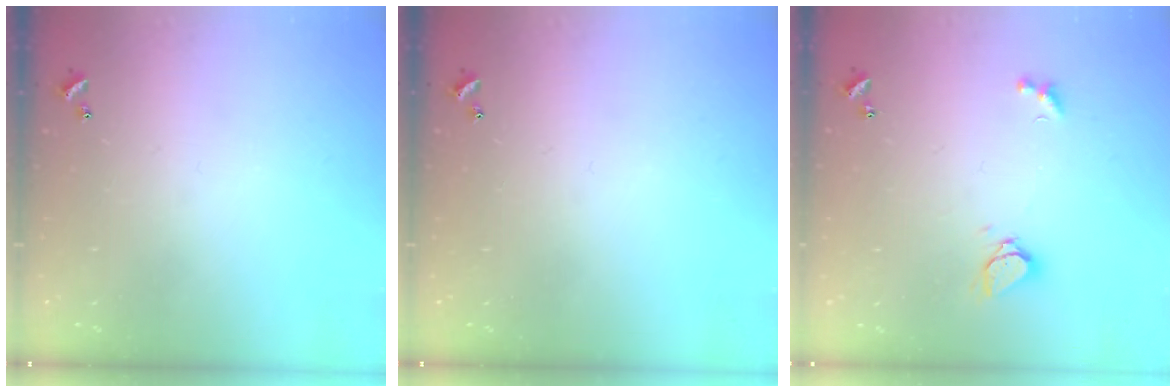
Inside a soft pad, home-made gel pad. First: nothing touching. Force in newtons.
{"total": 0.0}
{"total": 2.1, "press": 2.0, "slide": 0.5}